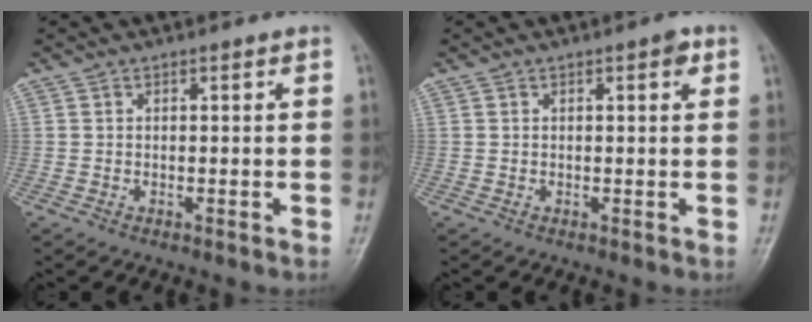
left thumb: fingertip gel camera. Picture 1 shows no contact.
{"total": 1.6, "force": [0.7, 0.6, 1.4], "torque": [-0.016, 0.000, 0.007]}